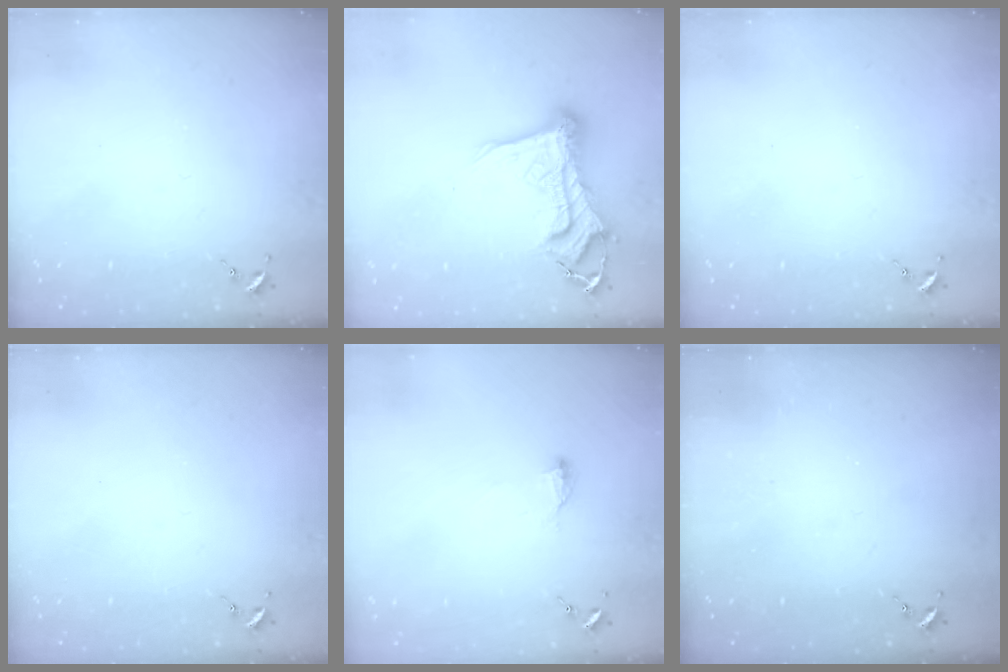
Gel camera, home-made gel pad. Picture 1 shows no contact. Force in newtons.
{"total": 16.2, "press": 16.1, "slide": 1.7}
{"total": 0.0}
{"total": 0.0}
{"total": 6.8, "press": 6.8, "slide": 0.8}
{"total": 0.0}